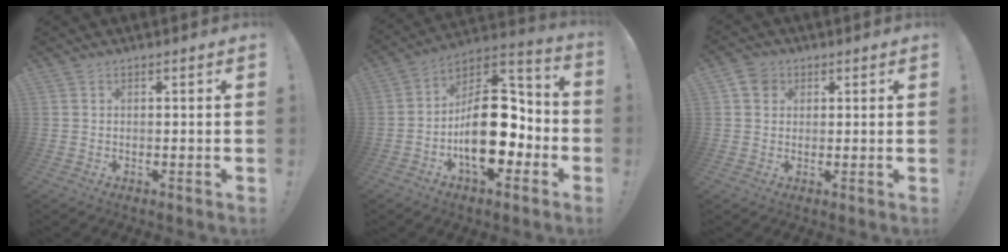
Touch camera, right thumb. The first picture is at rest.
{"total": 21.6, "force": [-4.3, 12.9, 16.8], "torque": [-0.249, 0.023, -0.059]}
{"total": 5.1, "force": [2.2, 4.2, 1.8], "torque": [-0.021, -0.004, 0.042]}